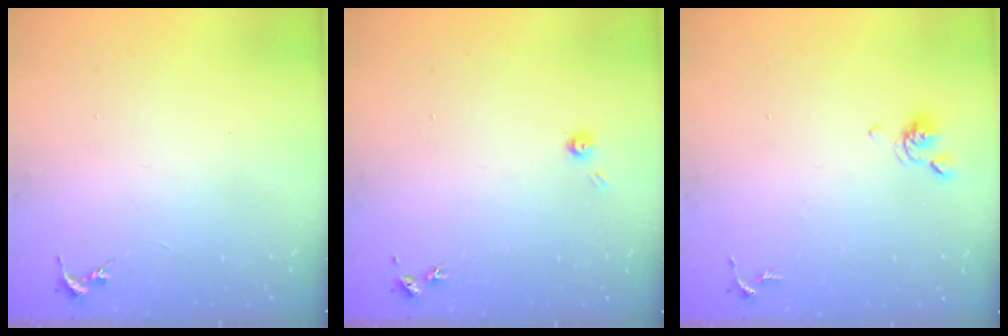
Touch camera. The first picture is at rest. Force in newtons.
{"total": 3.3, "press": 3.3, "slide": 0.2}
{"total": 6.0, "press": 5.9, "slide": 1.2}